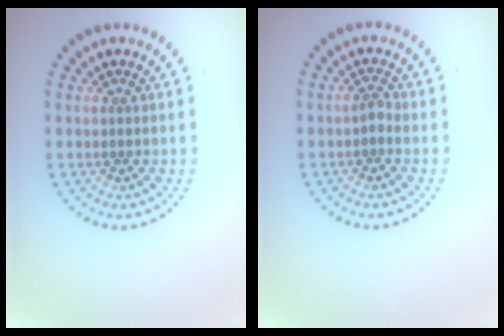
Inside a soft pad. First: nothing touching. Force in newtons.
{"total": 1.0, "press": 0.8, "slide": 0.6}